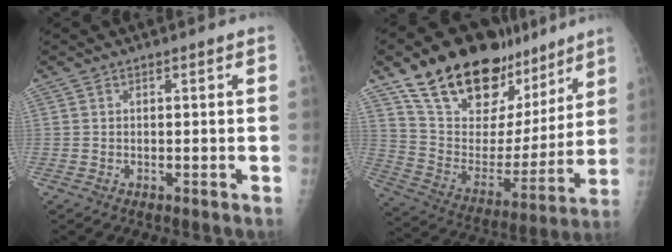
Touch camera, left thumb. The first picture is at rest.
{"total": 26.2, "force": [18.4, 13.5, 12.9], "torque": [-0.170, -0.065, 0.308]}